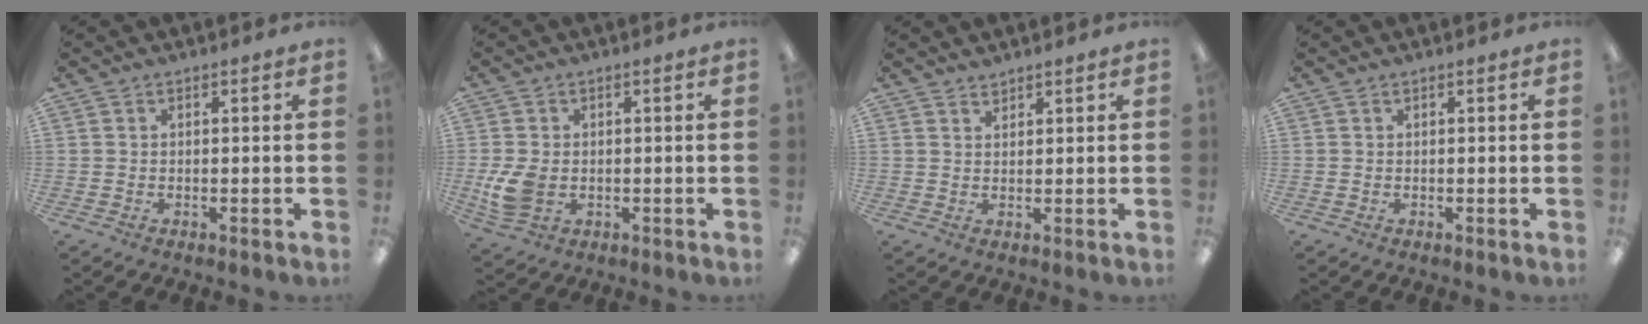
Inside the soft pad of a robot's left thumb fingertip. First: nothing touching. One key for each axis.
{"total": 7.1, "fx": -0.8, "fy": 5.2, "fz": 4.8, "tx": -0.103, "ty": 0.000, "tz": -0.015}
{"total": 1.6, "fx": 1.6, "fy": 0.3, "fz": -0.1, "tx": 0.001, "ty": -0.004, "tz": 0.031}
{"total": 0.0}